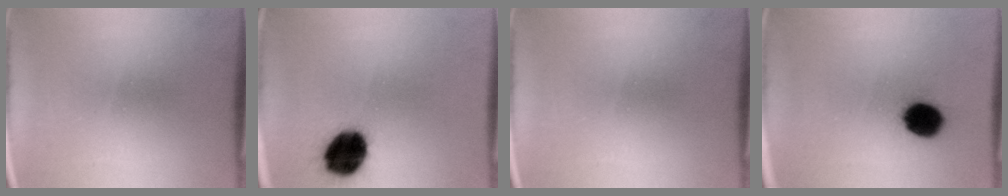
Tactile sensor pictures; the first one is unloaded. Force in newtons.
{"total": 14.2}
{"total": 0.0}
{"total": 9.9}